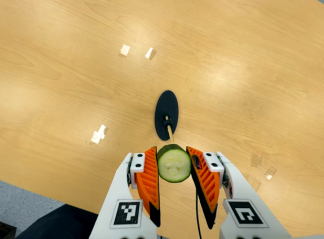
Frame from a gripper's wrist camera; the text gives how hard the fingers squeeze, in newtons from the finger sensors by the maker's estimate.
{"total": 9.5, "left": 10.4, "right": 8.6}